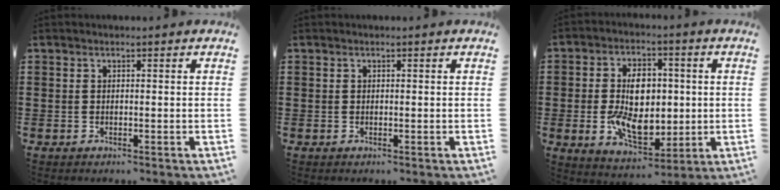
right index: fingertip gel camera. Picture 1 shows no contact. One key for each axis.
{"total": 0.0}
{"total": 9.9, "fx": -0.2, "fy": 6.1, "fz": 7.7, "tx": -0.145, "ty": 0.001, "tz": -0.009}